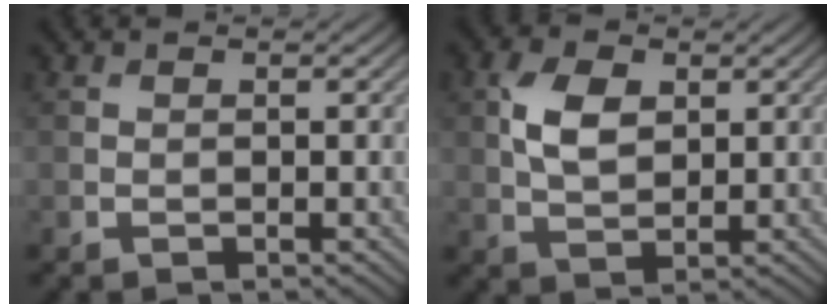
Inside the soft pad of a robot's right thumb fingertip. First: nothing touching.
{"total": 5.1, "force": [1.4, 3.1, 3.7], "torque": [-0.084, 0.005, 0.023]}